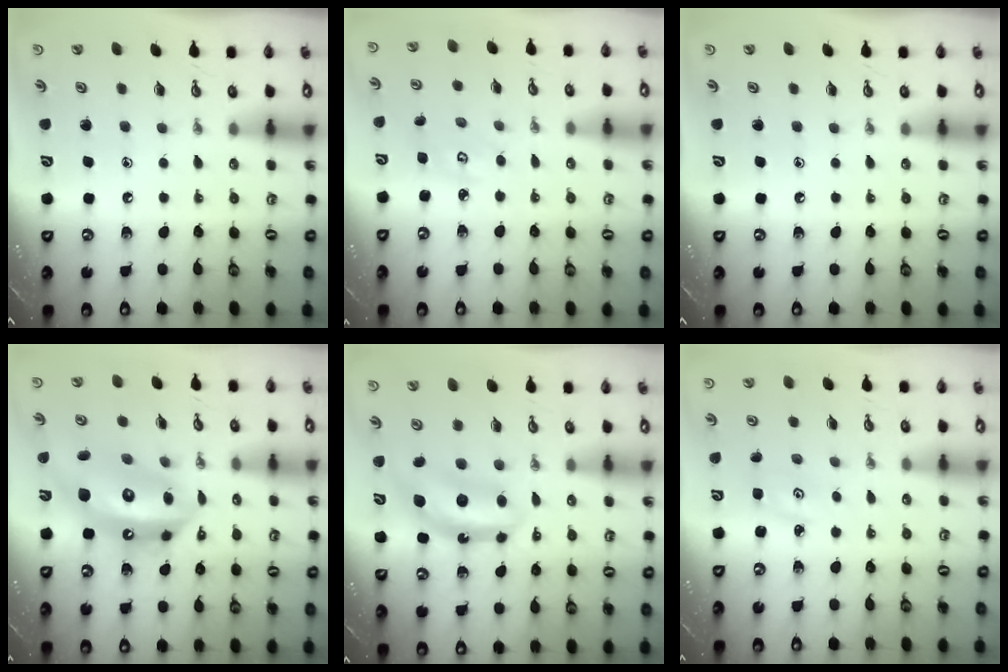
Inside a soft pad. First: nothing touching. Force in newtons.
{"total": 2.9, "press": 2.9, "slide": 0.1}
{"total": 0.0}
{"total": 17.6, "press": 17.4, "slide": 2.2}
{"total": 7.6, "press": 7.6, "slide": 0.6}
{"total": 2.9, "press": 2.9, "slide": 0.3}